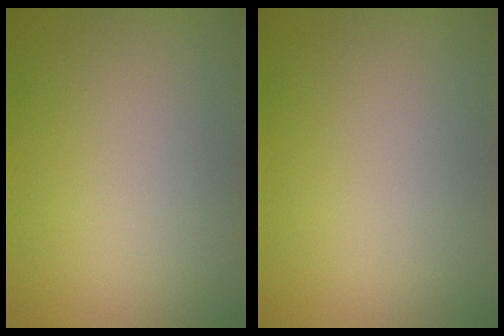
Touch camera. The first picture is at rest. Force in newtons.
{"total": 0.0}